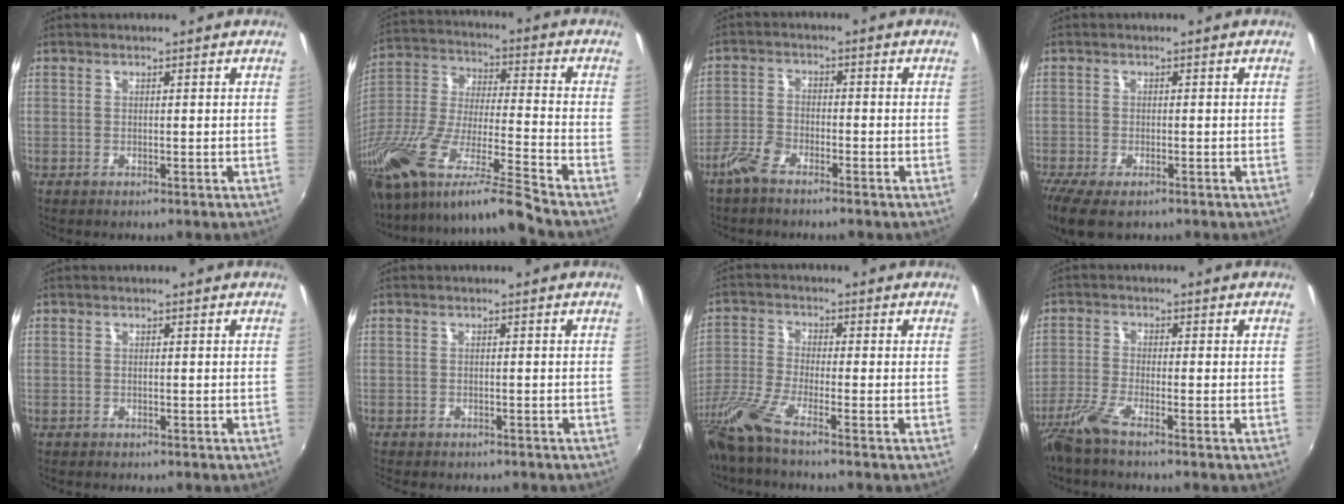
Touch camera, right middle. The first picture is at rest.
{"total": 23.5, "force": [-17.6, 0.3, 15.7], "torque": [-0.280, -0.063, -0.321]}
{"total": 4.6, "force": [-3.7, 1.4, 2.3], "torque": [-0.062, 0.000, -0.076]}
{"total": 7.9, "force": [-5.6, 2.8, 4.9], "torque": [-0.116, -0.041, -0.098]}
{"total": 0.6, "force": [-0.5, 0.2, 0.1], "torque": [-0.003, -0.004, -0.010]}
{"total": 3.1, "force": [-2.8, 0.9, 1.0], "torque": [-0.028, -0.018, -0.044]}
{"total": 8.1, "force": [-6.2, -0.5, 5.2], "torque": [-0.117, -0.026, -0.126]}
{"total": 5.3, "force": [-4.1, -0.2, 3.4], "torque": [-0.087, -0.014, -0.086]}